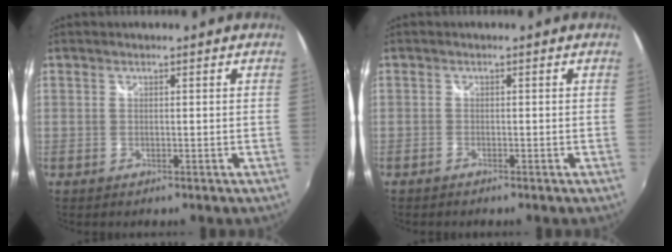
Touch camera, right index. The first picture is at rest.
{"total": 0.8, "force": [-0.7, 0.2, 0.2], "torque": [-0.005, 0.000, -0.015]}